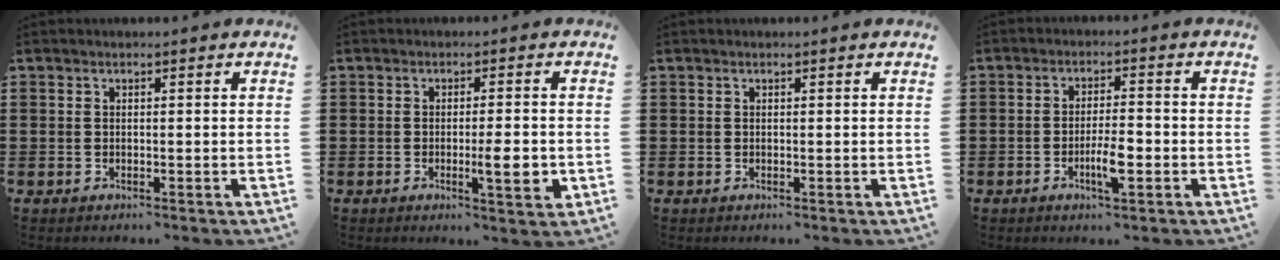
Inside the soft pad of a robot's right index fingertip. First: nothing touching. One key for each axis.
{"total": 5.2, "fx": -1.2, "fy": 0.7, "fz": 5.0, "tx": -0.073, "ty": -0.010, "tz": -0.019}
{"total": 0.0}
{"total": 4.7, "fx": -1.7, "fy": 1.2, "fz": 4.2, "tx": -0.077, "ty": 0.004, "tz": -0.032}